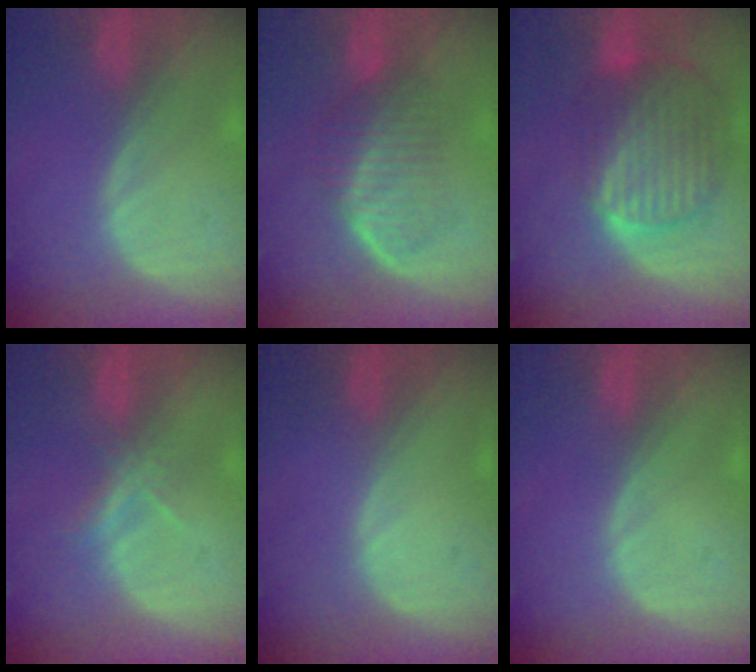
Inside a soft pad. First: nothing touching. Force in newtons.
{"total": 5.9, "press": 5.8, "slide": 1.4}
{"total": 10.3, "press": 8.7, "slide": 5.6}
{"total": 2.6, "press": 2.5, "slide": 0.9}
{"total": 0.0}
{"total": 0.0}